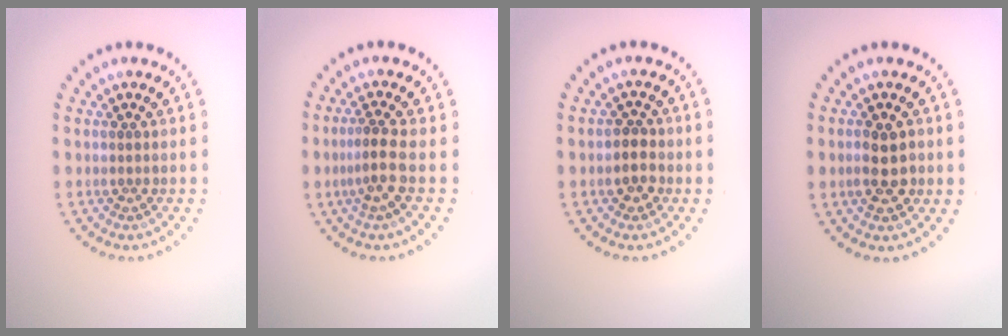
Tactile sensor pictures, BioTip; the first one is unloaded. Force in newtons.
{"total": 2.6, "press": 1.9, "slide": 1.7}
{"total": 2.0, "press": 2.0, "slide": 0.6}
{"total": 2.9, "press": 2.8, "slide": 0.2}